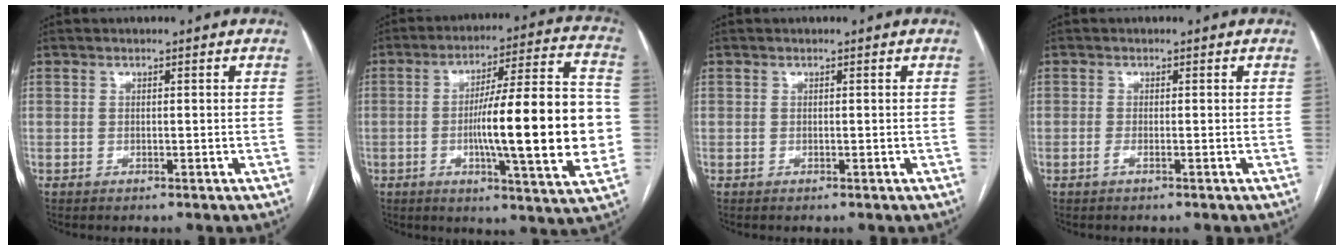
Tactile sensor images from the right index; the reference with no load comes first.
{"total": 21.3, "force": [-2.5, 1.7, 21.0], "torque": [-0.282, 0.014, -0.038]}
{"total": 0.0}
{"total": 0.7, "force": [-0.3, 0.0, 0.6], "torque": [-0.012, -0.001, -0.007]}